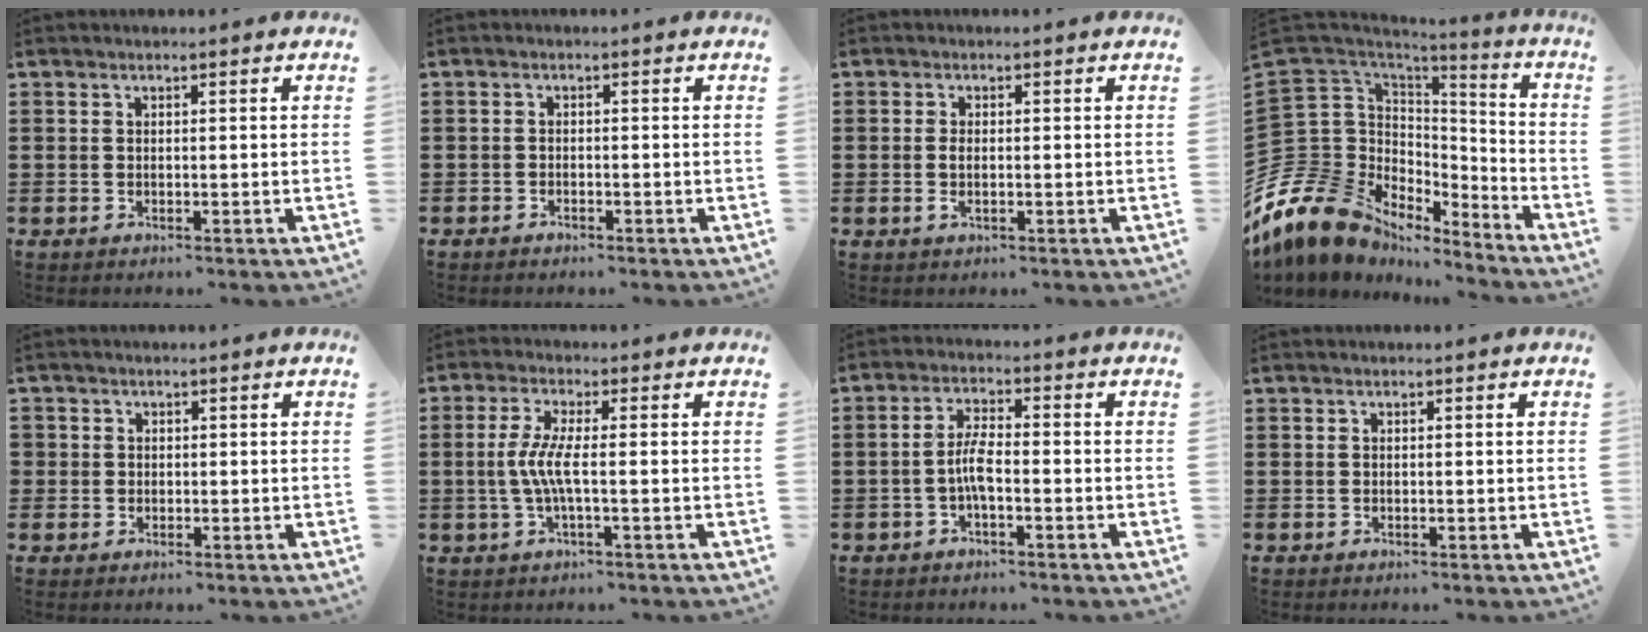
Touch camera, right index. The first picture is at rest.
{"total": 0.8, "force": [-0.7, 0.3, 0.1], "torque": [-0.004, -0.001, -0.015]}
{"total": 1.9, "force": [-0.2, 0.7, 1.8], "torque": [-0.042, -0.003, -0.007]}
{"total": 13.4, "force": [-7.6, 9.5, 5.5], "torque": [-0.180, -0.028, -0.141]}
{"total": 1.2, "force": [0.1, 1.2, 0.1], "torque": [-0.006, 0.005, 0.002]}
{"total": 4.9, "force": [-0.6, 0.4, 4.8], "torque": [-0.118, -0.013, -0.023]}
{"total": 4.3, "force": [-1.2, 1.1, 3.9], "torque": [-0.086, 0.001, -0.027]}
{"total": 0.0}